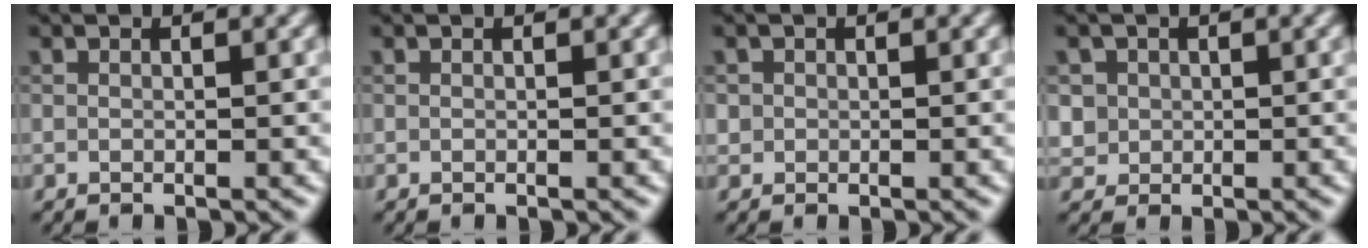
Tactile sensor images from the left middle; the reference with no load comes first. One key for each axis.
{"total": 0.0}
{"total": 0.7, "fx": 0.1, "fy": 0.7, "fz": 0.0, "tx": 0.007, "ty": -0.004, "tz": 0.000}
{"total": 2.2, "fx": 0.5, "fy": 2.1, "fz": 0.5, "tx": -0.009, "ty": 0.000, "tz": 0.027}